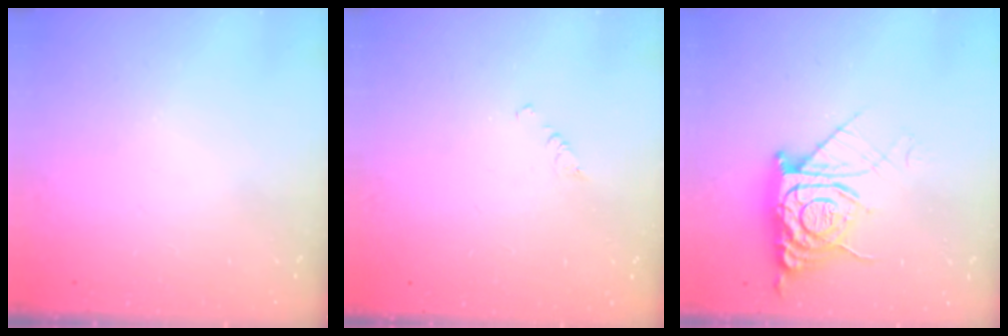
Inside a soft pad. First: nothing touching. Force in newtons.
{"total": 2.4, "press": 2.4, "slide": 0.4}
{"total": 13.2, "press": 13.1, "slide": 1.6}